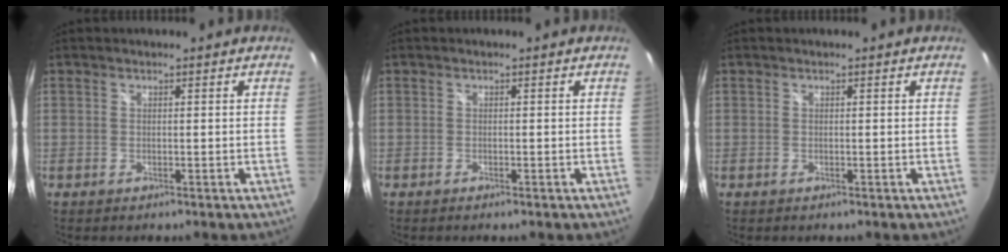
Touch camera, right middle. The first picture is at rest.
{"total": 0.5, "force": [-0.4, 0.0, 0.2], "torque": [-0.004, -0.001, -0.009]}
{"total": 0.0}